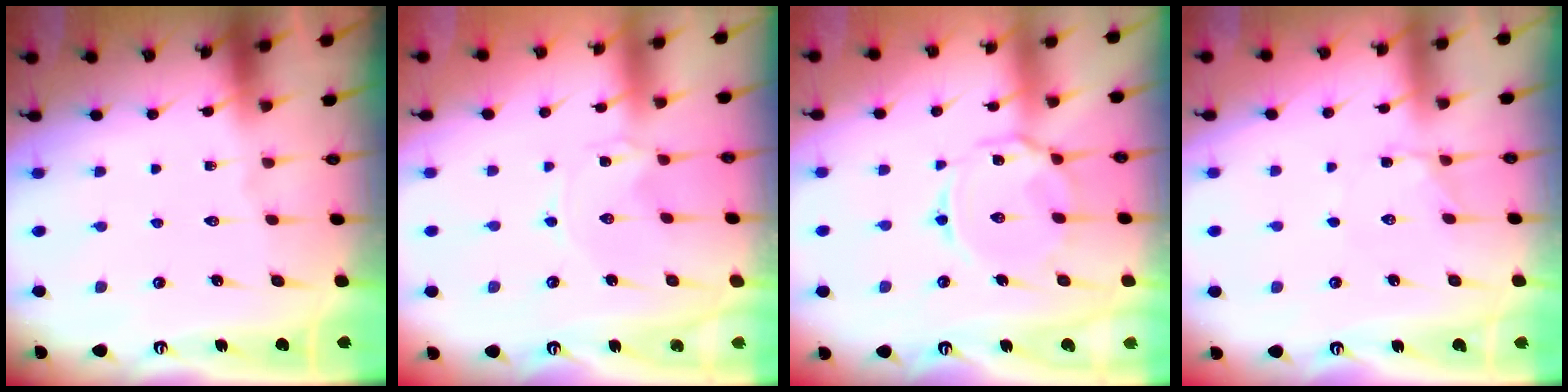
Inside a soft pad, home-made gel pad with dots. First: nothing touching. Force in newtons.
{"total": 0.0}
{"total": 9.6, "press": 9.5, "slide": 0.7}
{"total": 2.3, "press": 2.2, "slide": 0.6}